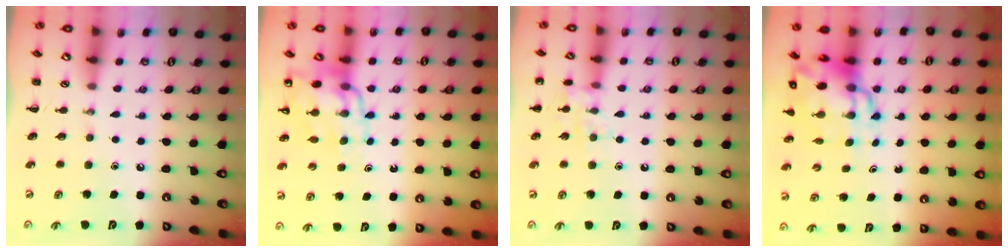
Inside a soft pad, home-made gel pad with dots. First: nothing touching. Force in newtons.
{"total": 13.9, "press": 13.4, "slide": 3.8}
{"total": 9.2, "press": 9.1, "slide": 1.0}
{"total": 10.8, "press": 10.4, "slide": 2.8}